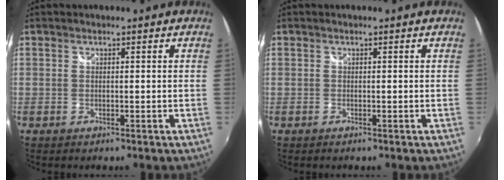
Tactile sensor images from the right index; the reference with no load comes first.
{"total": 0.0}